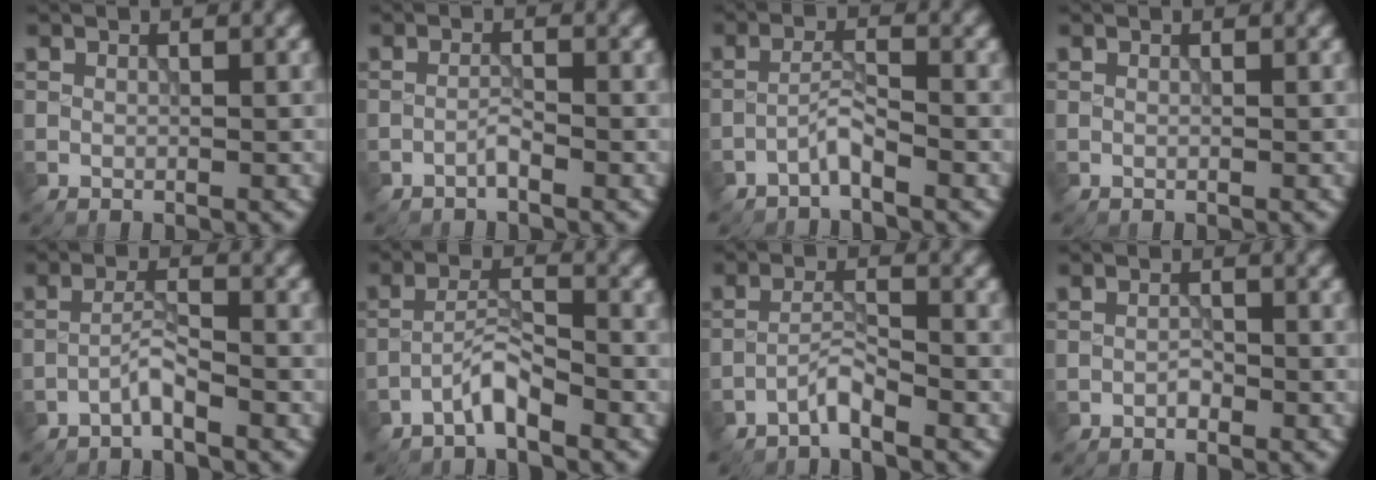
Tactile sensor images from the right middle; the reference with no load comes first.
{"total": 1.0, "force": [-0.8, 0.0, 0.6], "torque": [-0.010, 0.006, -0.017]}
{"total": 1.8, "force": [-1.4, 0.0, 1.0], "torque": [-0.018, 0.010, -0.033]}
{"total": 0.0}
{"total": 1.8, "force": [-1.4, 0.0, 1.1], "torque": [-0.020, 0.010, -0.033]}
{"total": 2.5, "force": [-2.0, 0.3, 1.5], "torque": [-0.029, 0.012, -0.045]}
{"total": 1.9, "force": [-1.7, 0.0, 0.8], "torque": [-0.014, 0.009, -0.039]}
{"total": 0.8, "force": [-0.5, 0.4, 0.5], "torque": [-0.008, 0.000, -0.010]}